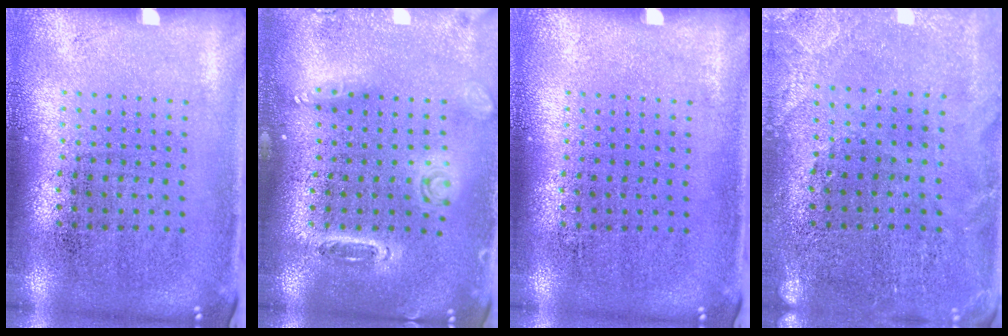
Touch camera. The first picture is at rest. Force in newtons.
{"total": 1.5, "press": 1.5, "slide": 0.1}
{"total": 0.0}
{"total": 0.5, "press": 0.5, "slide": 0.2}